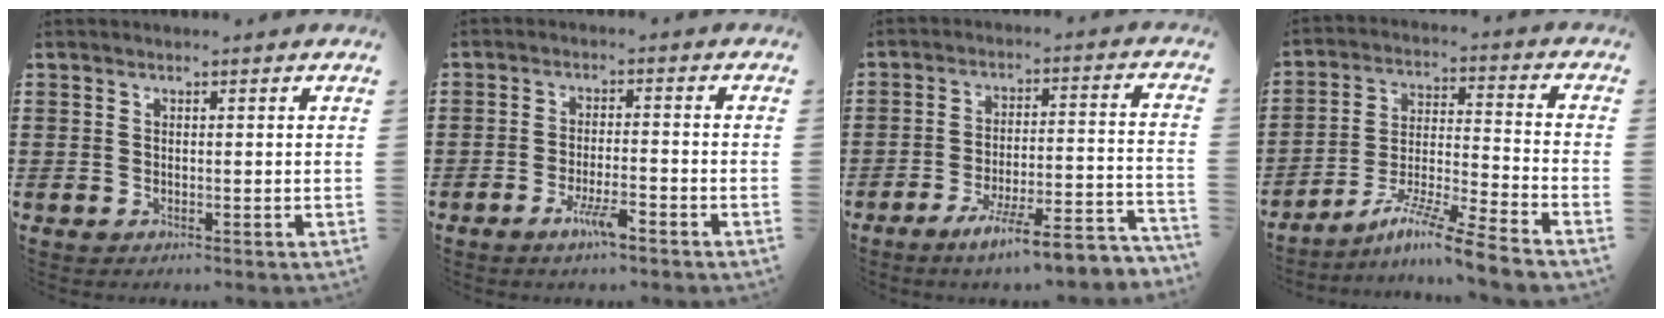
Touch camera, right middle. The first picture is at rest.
{"total": 4.5, "force": [-2.8, 0.9, 3.4], "torque": [-0.067, -0.002, -0.052]}
{"total": 8.3, "force": [-6.8, -0.1, 4.8], "torque": [-0.078, -0.005, -0.126]}
{"total": 9.8, "force": [-8.1, -0.8, 5.3], "torque": [-0.099, -0.005, -0.160]}